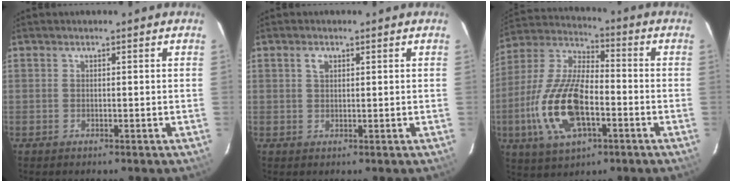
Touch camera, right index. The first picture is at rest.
{"total": 1.7, "force": [0.7, 1.1, 1.0], "torque": [-0.020, 0.006, 0.012]}
{"total": 18.2, "force": [-5.3, 8.0, 15.4], "torque": [-0.336, -0.007, -0.099]}